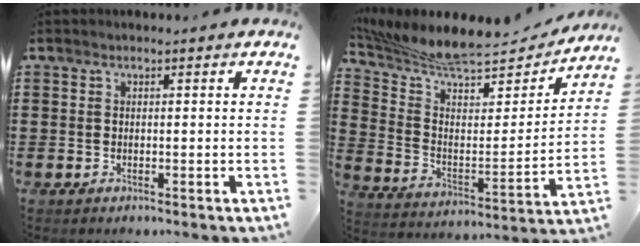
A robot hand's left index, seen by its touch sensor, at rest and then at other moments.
{"total": 9.6, "force": [8.8, 1.4, 3.6], "torque": [-0.104, -0.063, 0.150]}